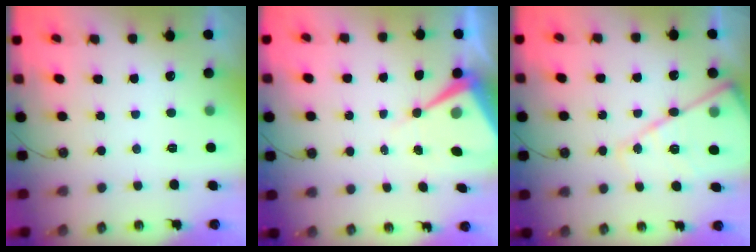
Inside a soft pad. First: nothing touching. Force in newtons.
{"total": 9.7, "press": 9.6, "slide": 1.0}
{"total": 15.8, "press": 15.7, "slide": 1.3}